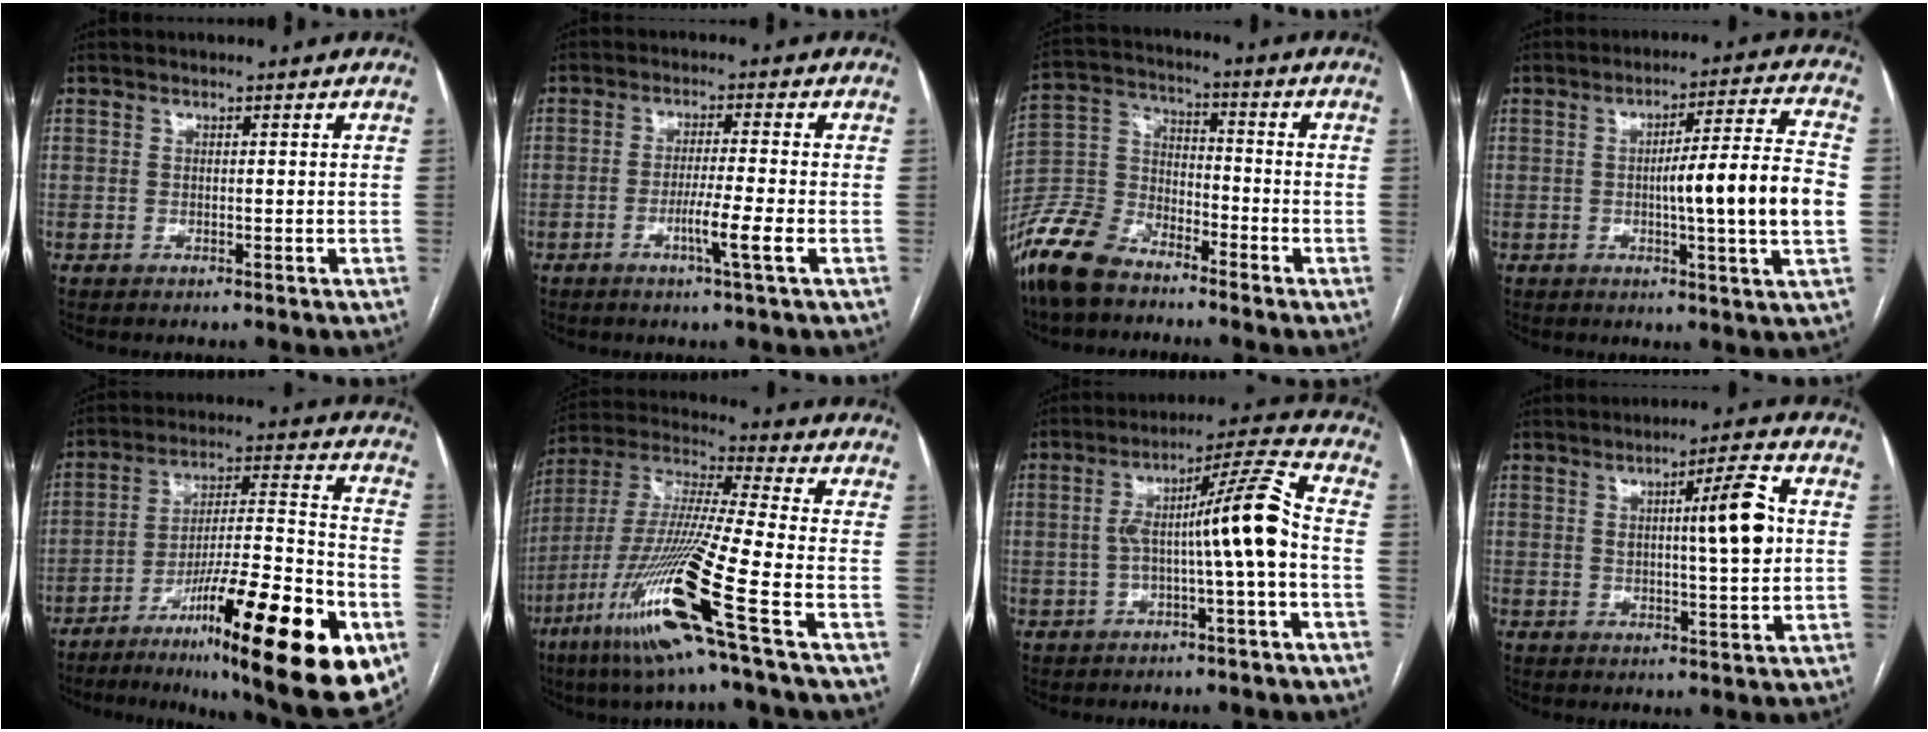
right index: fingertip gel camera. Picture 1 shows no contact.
{"total": 5.5, "force": [-2.1, -0.8, 5.0], "torque": [-0.087, -0.010, -0.039]}
{"total": 11.8, "force": [-9.3, 5.0, 5.2], "torque": [-0.120, -0.002, -0.188]}
{"total": 13.0, "force": [-1.2, -0.3, 12.9], "torque": [-0.193, 0.005, -0.023]}
{"total": 26.8, "force": [-13.0, 2.8, 23.2], "torque": [-0.285, -0.016, -0.202]}
{"total": 19.8, "force": [-9.0, -1.1, 17.6], "torque": [-0.384, -0.044, -0.179]}
{"total": 10.6, "force": [-1.4, -0.6, 10.5], "torque": [-0.169, 0.030, -0.024]}
{"total": 8.3, "force": [1.6, 0.6, 8.2], "torque": [-0.122, 0.004, 0.022]}